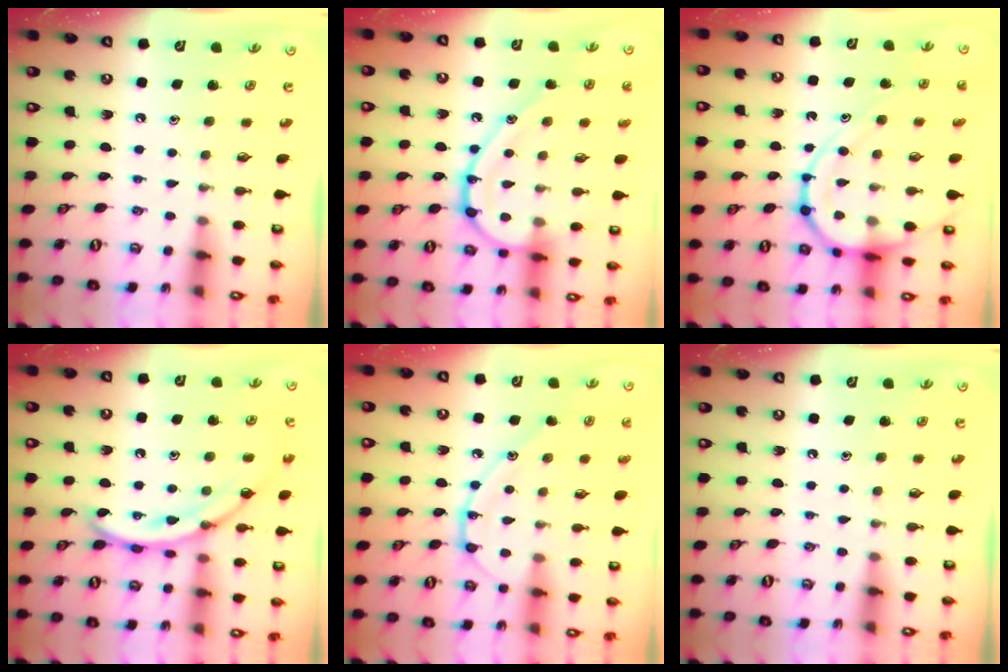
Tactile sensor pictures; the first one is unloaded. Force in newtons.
{"total": 16.0, "press": 16.0, "slide": 1.3}
{"total": 13.9, "press": 13.8, "slide": 1.4}
{"total": 13.9, "press": 13.8, "slide": 0.8}
{"total": 9.9, "press": 9.9, "slide": 0.2}
{"total": 0.0}